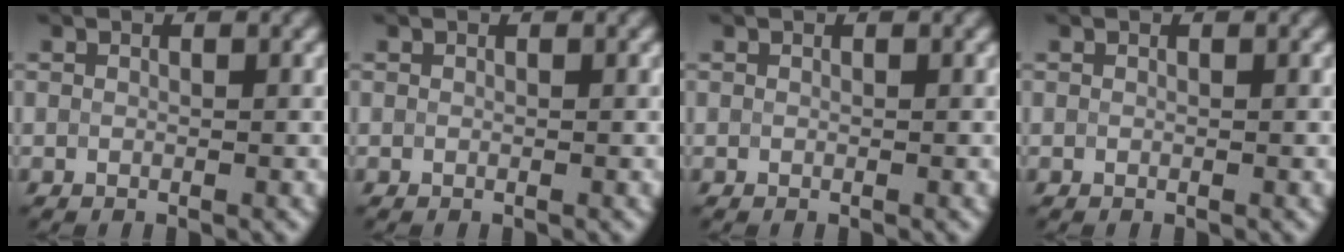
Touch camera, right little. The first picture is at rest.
{"total": 0.0}
{"total": 0.0}
{"total": 0.0}